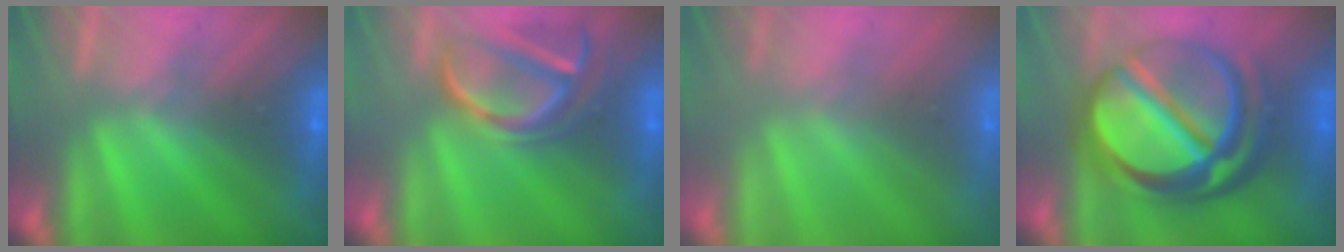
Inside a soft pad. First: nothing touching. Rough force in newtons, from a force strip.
{"total": 3.8}
{"total": 2.8}
{"total": 7.6}